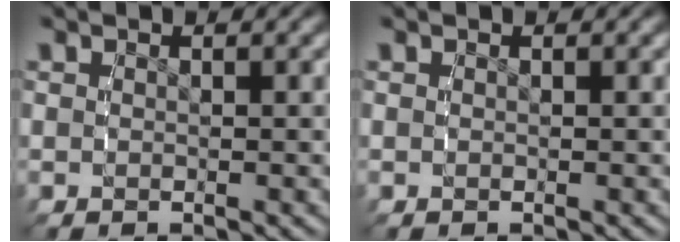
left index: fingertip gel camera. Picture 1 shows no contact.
{"total": 0.0}